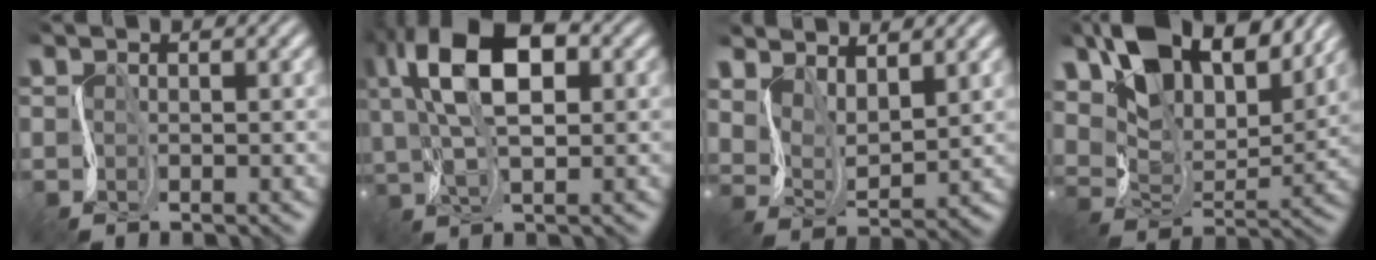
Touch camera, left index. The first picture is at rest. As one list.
[{"total": 10.0, "force": [3.7, 4.8, 7.9], "torque": [-0.149, 0.021, 0.052]}, {"total": 4.3, "force": [3.4, 1.7, 2.0], "torque": [-0.050, -0.005, 0.070]}, {"total": 11.9, "force": [7.7, 5.9, 6.8], "torque": [-0.134, -0.002, 0.131]}]